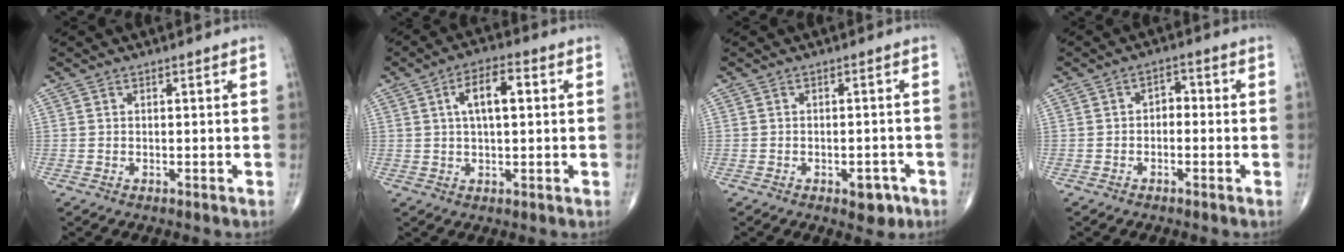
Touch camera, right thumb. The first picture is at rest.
{"total": 7.7, "force": [1.7, 3.3, 6.8], "torque": [-0.110, 0.013, 0.025]}
{"total": 3.9, "force": [-2.0, 2.0, 2.6], "torque": [-0.017, 0.010, -0.021]}
{"total": 2.8, "force": [-0.5, 2.0, 1.9], "torque": [-0.013, 0.016, -0.018]}